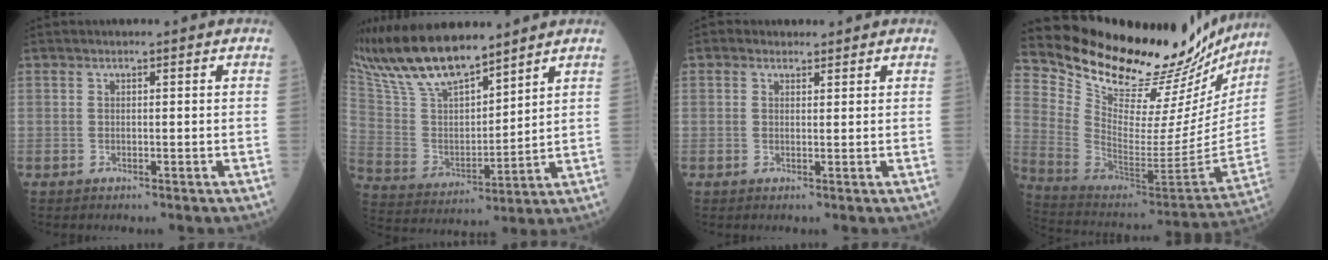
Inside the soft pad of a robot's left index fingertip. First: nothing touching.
{"total": 18.1, "force": [15.4, 4.0, 8.7], "torque": [-0.186, 0.016, 0.302]}
{"total": 1.5, "force": [1.0, 1.2, 0.2], "torque": [-0.003, 0.007, 0.010]}
{"total": 31.4, "force": [28.1, 7.4, 11.8], "torque": [-0.199, -0.103, 0.391]}